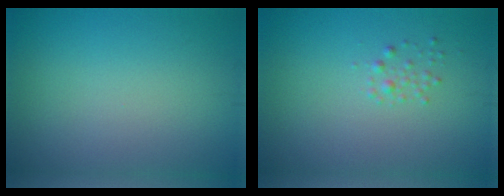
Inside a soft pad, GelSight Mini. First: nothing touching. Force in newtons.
{"total": 0.9, "press": 0.9, "slide": 0.1}